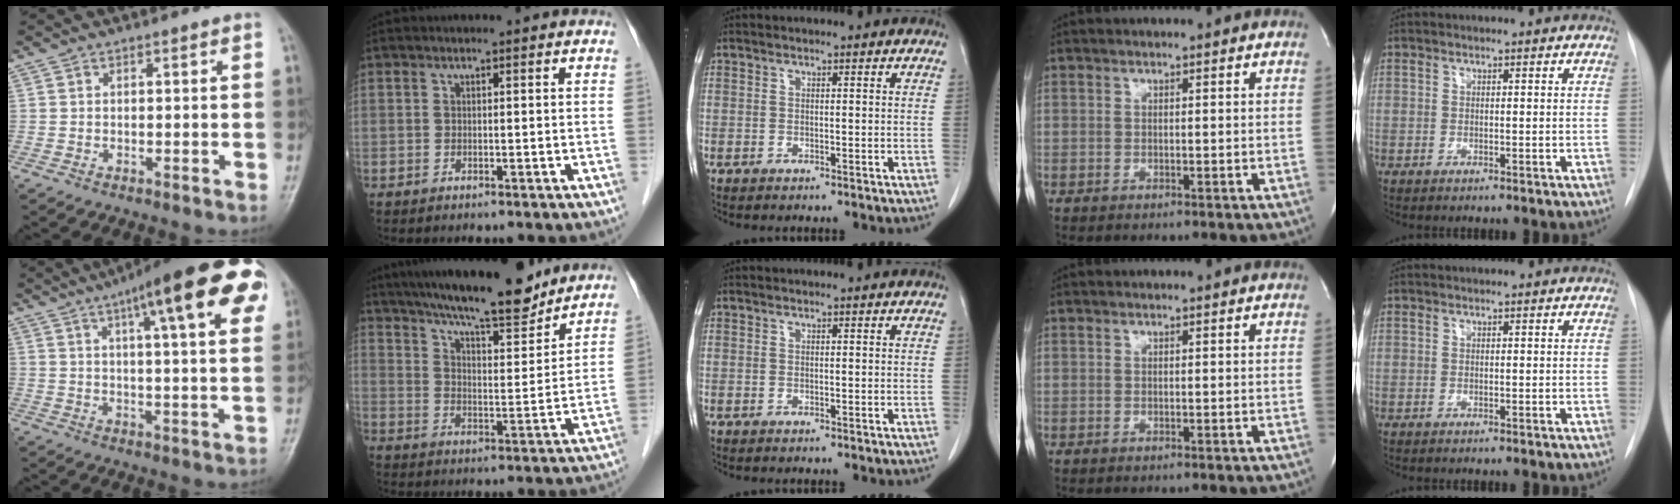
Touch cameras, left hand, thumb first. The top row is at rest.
{"thumb": {"total": 20.5, "force": [9.4, 4.6, 17.6], "torque": [-0.233, 0.002, 0.120]}, "index": {"total": 16.3, "force": [14.3, 2.1, 7.6], "torque": [-0.124, 0.003, 0.222]}}